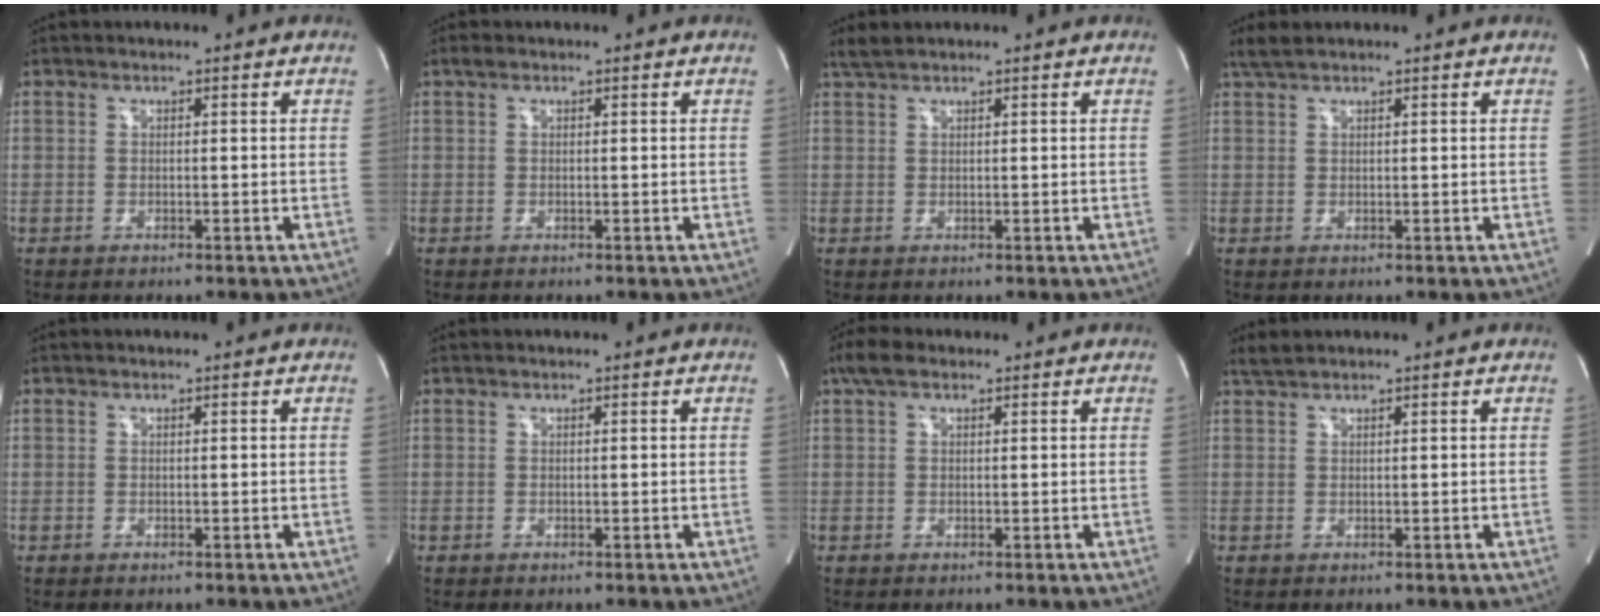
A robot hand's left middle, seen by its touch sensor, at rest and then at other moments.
{"total": 0.9, "force": [0.6, 0.4, 0.5], "torque": [-0.015, 0.015, 0.009]}
{"total": 1.8, "force": [1.7, 0.0, 0.7], "torque": [-0.021, 0.014, 0.037]}
{"total": 2.2, "force": [1.9, 0.3, 1.1], "torque": [-0.029, 0.015, 0.040]}
{"total": 0.0}
{"total": 0.0}
{"total": 3.5, "force": [2.2, 1.5, 2.2], "torque": [-0.057, 0.028, 0.045]}
{"total": 1.5, "force": [1.5, 0.0, 0.4], "torque": [-0.015, 0.012, 0.035]}